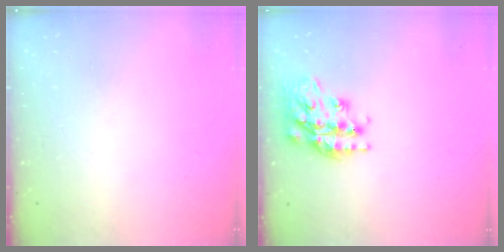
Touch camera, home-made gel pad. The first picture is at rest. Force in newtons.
{"total": 19.3, "press": 19.3, "slide": 1.4}